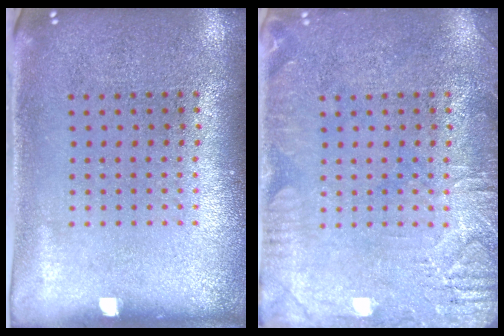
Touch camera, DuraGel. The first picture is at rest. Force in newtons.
{"total": 3.1, "press": 3.1, "slide": 0.4}